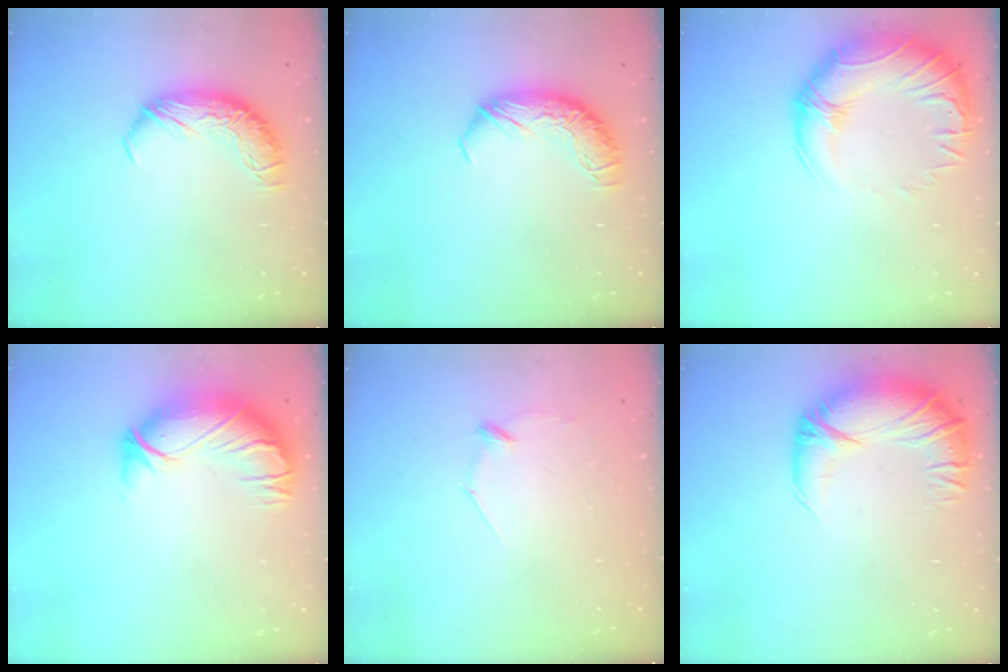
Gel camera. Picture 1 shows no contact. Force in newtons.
{"total": 0.0}
{"total": 4.6, "press": 2.5, "slide": 3.9}
{"total": 3.0, "press": 0.3, "slide": 3.0}
{"total": 7.7, "press": 7.7, "slide": 0.6}
{"total": 3.6, "press": 1.0, "slide": 3.5}